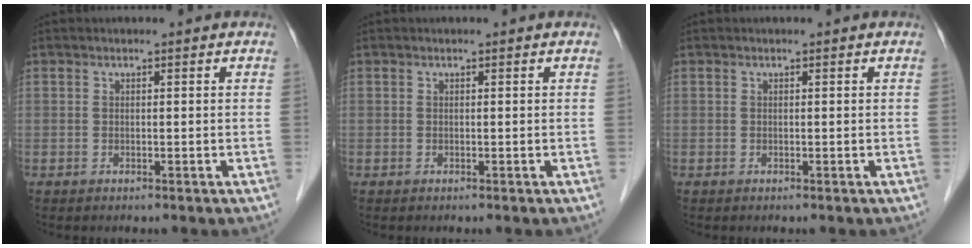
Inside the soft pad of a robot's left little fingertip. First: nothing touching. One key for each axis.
{"total": 0.0}
{"total": 0.0}